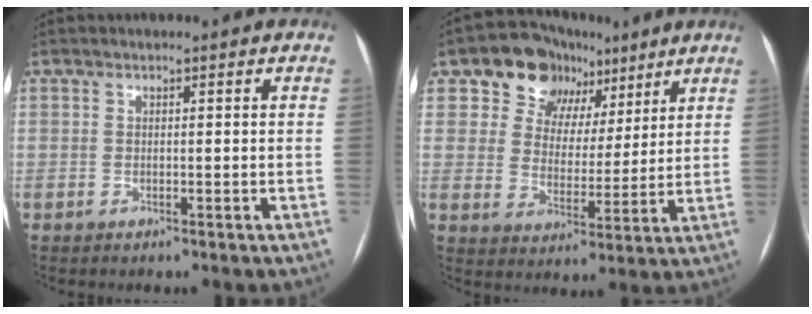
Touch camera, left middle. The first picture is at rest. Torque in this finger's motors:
{"motor_torque": [0.22, -0.15, 0.08, 0.01]}